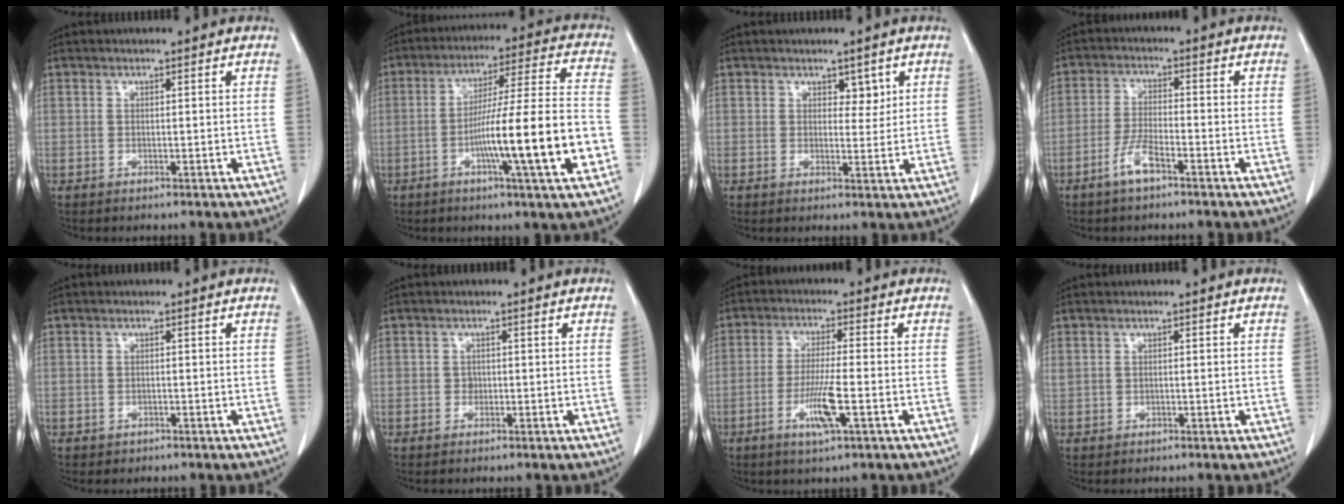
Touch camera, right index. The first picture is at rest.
{"total": 16.7, "force": [-5.0, -0.2, 16.0], "torque": [-0.262, 0.001, -0.081]}
{"total": 2.5, "force": [1.4, 1.5, 1.5], "torque": [-0.013, -0.005, 0.020]}
{"total": 4.5, "force": [-2.9, 0.8, 3.4], "torque": [-0.072, -0.001, -0.055]}
{"total": 0.6, "force": [-0.2, 0.5, 0.0], "torque": [-0.004, 0.003, 0.001]}
{"total": 0.7, "force": [-0.1, 0.6, 0.2], "torque": [0.002, 0.005, -0.002]}
{"total": 6.8, "force": [-2.5, 0.1, 6.3], "torque": [-0.122, -0.012, -0.047]}
{"total": 0.8, "force": [0.2, 0.5, 0.5], "torque": [-0.019, 0.012, 0.012]}